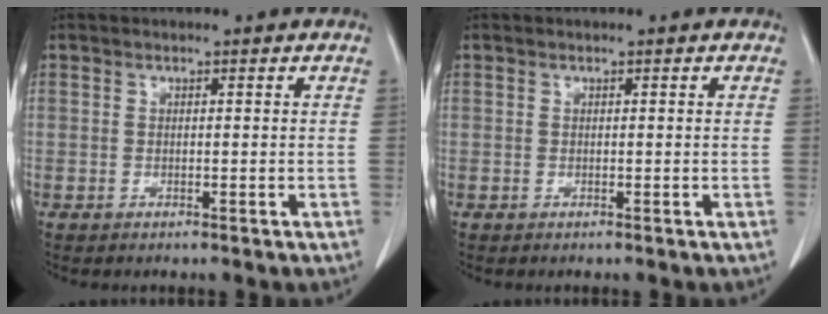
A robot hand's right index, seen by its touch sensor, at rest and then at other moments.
{"total": 0.0}